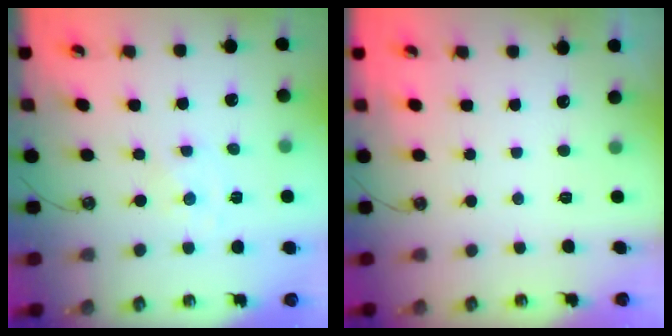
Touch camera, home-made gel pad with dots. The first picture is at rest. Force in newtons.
{"total": 0.0}